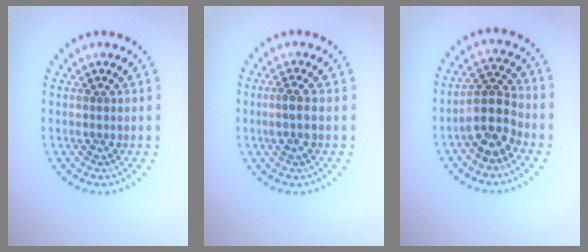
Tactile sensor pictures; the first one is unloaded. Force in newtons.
{"total": 1.7, "press": 1.5, "slide": 0.8}
{"total": 4.5, "press": 4.2, "slide": 1.8}